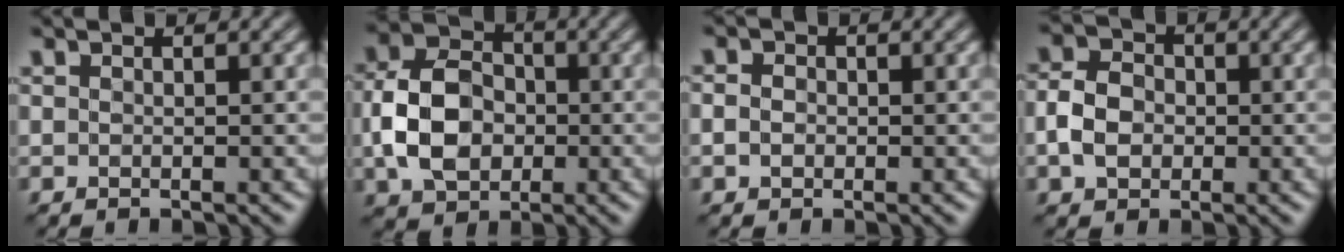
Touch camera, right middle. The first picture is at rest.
{"total": 7.0, "force": [-1.1, 5.2, 4.5], "torque": [-0.091, 0.008, -0.031]}
{"total": 1.3, "force": [-0.3, 1.1, 0.7], "torque": [-0.016, -0.001, -0.009]}
{"total": 3.9, "force": [-0.8, 3.1, 2.3], "torque": [-0.049, 0.003, -0.020]}